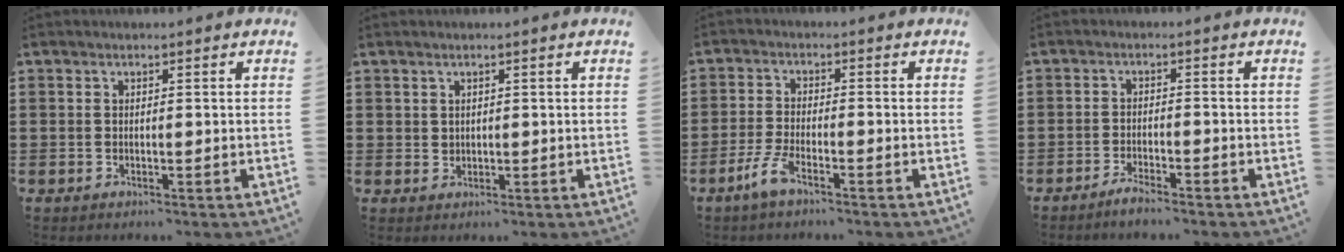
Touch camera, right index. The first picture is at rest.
{"total": 1.3, "force": [0.9, 1.0, 0.1], "torque": [-0.005, 0.003, 0.018]}
{"total": 3.9, "force": [-2.7, 0.6, 2.8], "torque": [-0.082, -0.010, -0.060]}
{"total": 2.3, "force": [-2.1, 0.1, 0.8], "torque": [-0.017, 0.003, -0.041]}